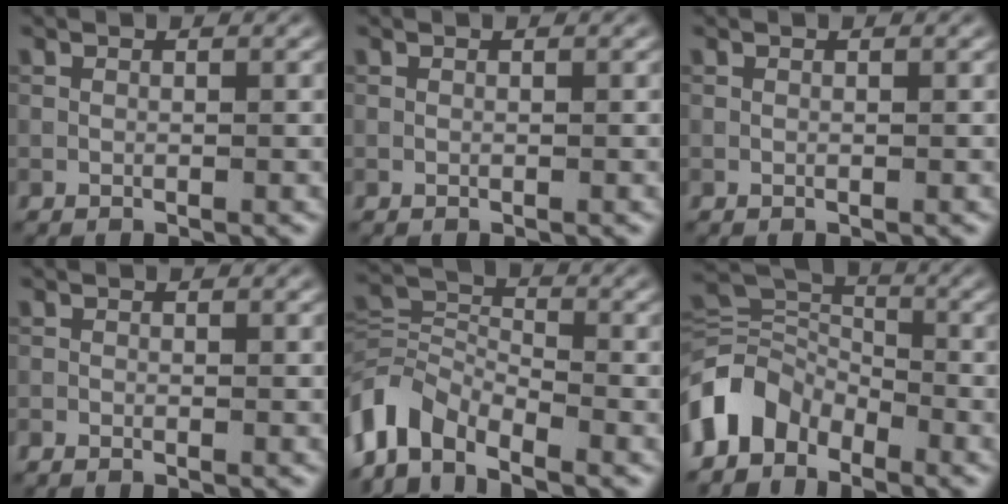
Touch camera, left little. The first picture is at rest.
{"total": 0.0}
{"total": 0.0}
{"total": 0.6, "force": [-0.5, 0.1, 0.2], "torque": [0.000, -0.004, -0.011]}
{"total": 6.1, "force": [-4.3, 3.1, 3.0], "torque": [-0.056, -0.002, -0.100]}
{"total": 6.5, "force": [-4.0, 4.3, 2.9], "torque": [-0.053, 0.005, -0.093]}